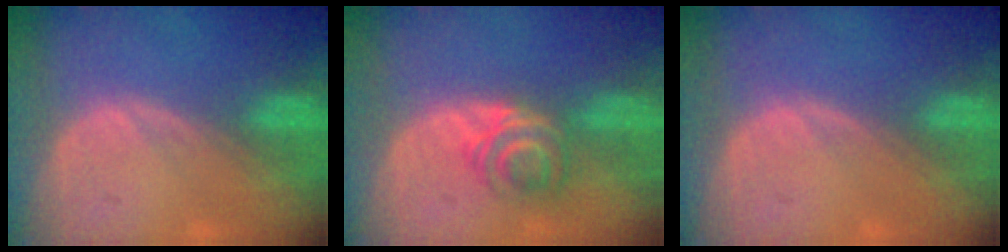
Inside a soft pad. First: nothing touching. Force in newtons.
{"total": 5.9, "press": 4.8, "slide": 3.4}
{"total": 0.0}